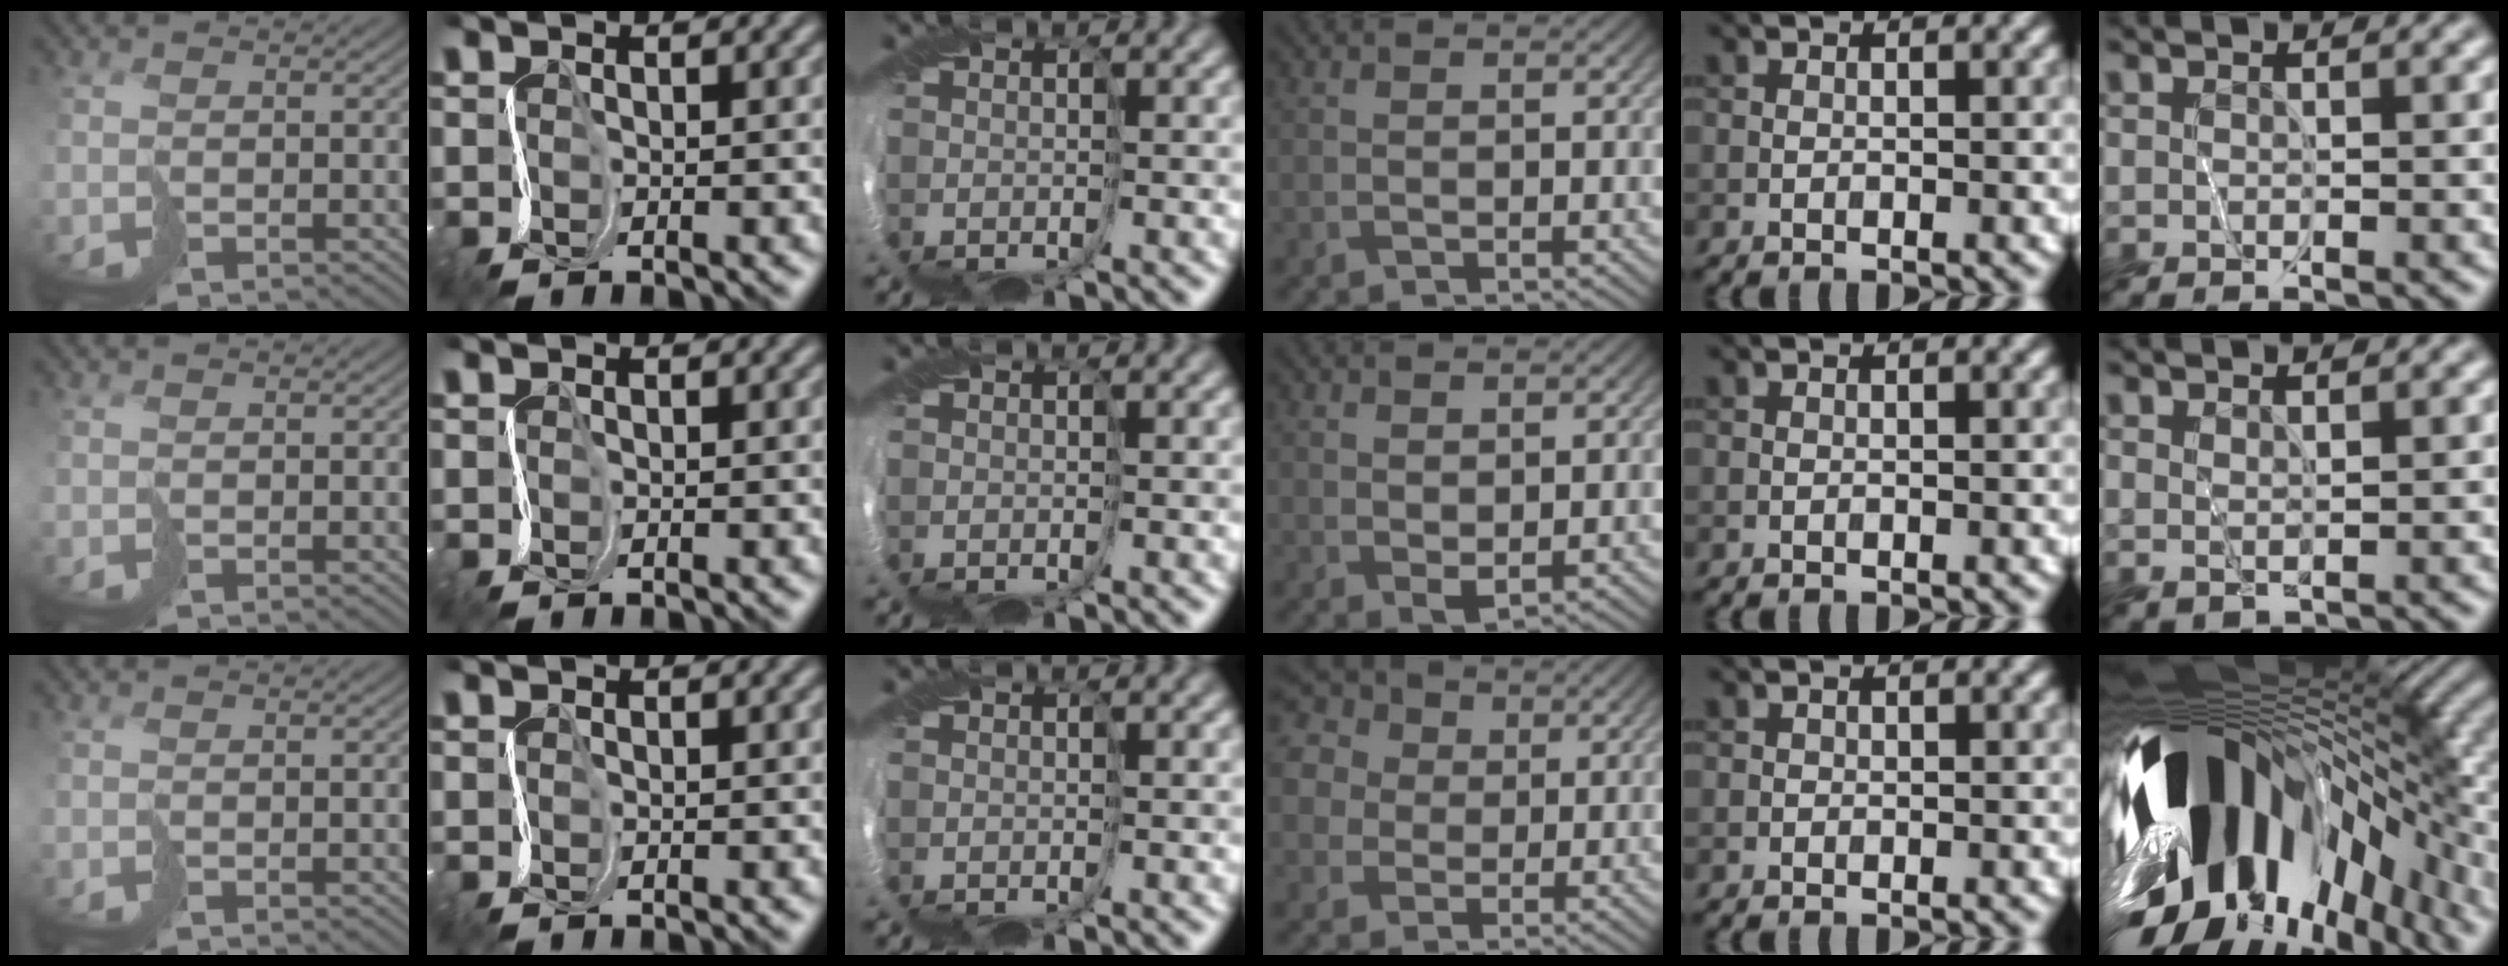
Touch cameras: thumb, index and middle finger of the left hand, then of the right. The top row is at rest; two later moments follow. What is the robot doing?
{"motion": "cut", "object": "bubble wrap"}